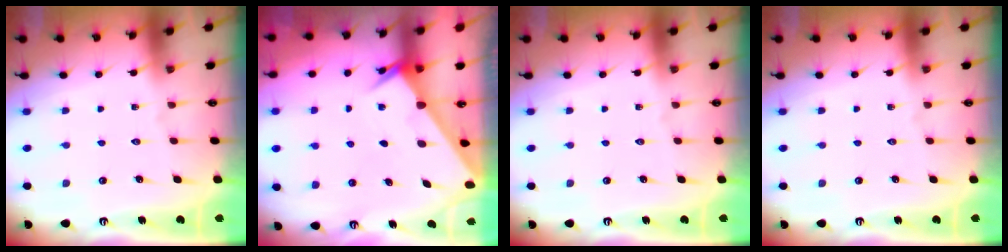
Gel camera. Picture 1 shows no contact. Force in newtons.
{"total": 2.0, "press": 2.0, "slide": 0.1}
{"total": 0.0}
{"total": 0.0}